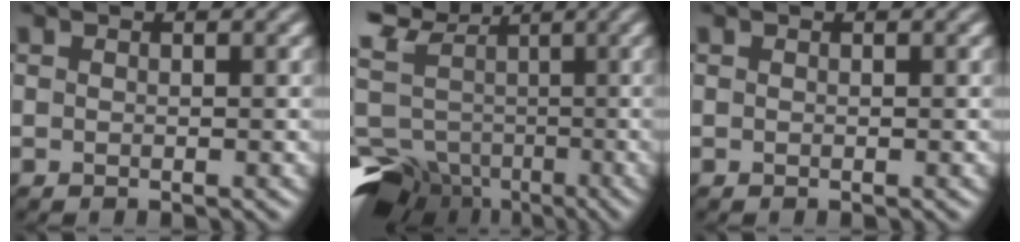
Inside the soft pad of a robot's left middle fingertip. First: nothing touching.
{"total": 11.2, "force": [-1.0, 9.0, 6.6], "torque": [-0.154, 0.008, 0.003]}
{"total": 0.0}